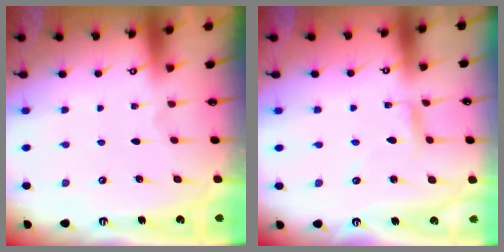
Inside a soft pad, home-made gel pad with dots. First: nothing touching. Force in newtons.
{"total": 3.1, "press": 3.1, "slide": 0.2}